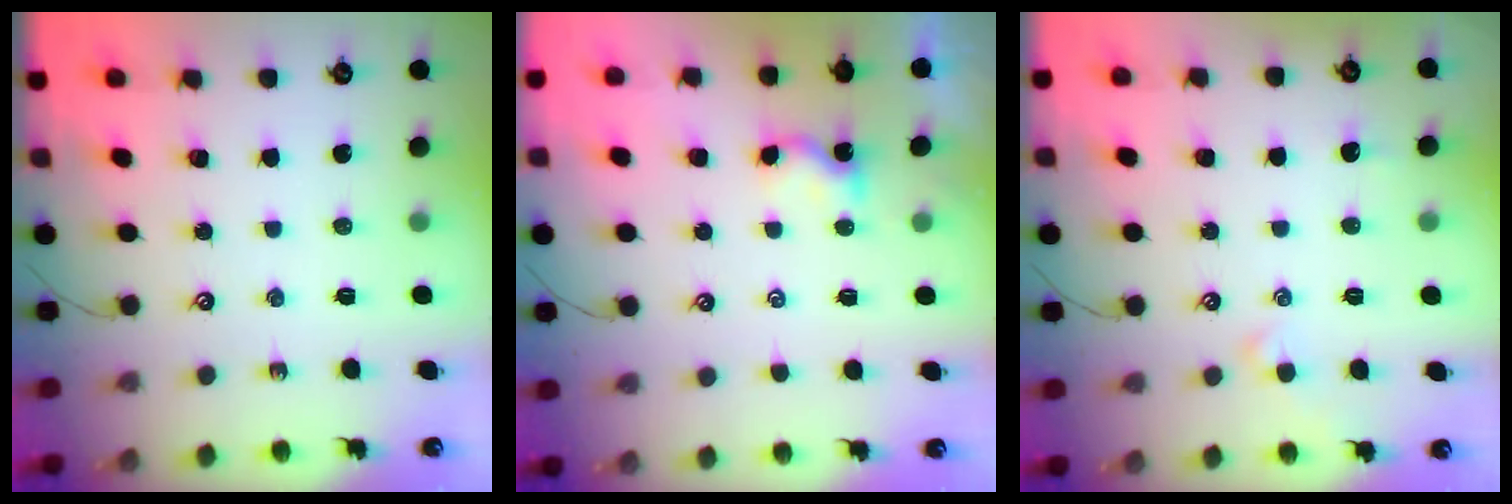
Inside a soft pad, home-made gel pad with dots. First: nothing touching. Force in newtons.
{"total": 2.4, "press": 2.4, "slide": 0.1}
{"total": 0.8, "press": 0.7, "slide": 0.5}